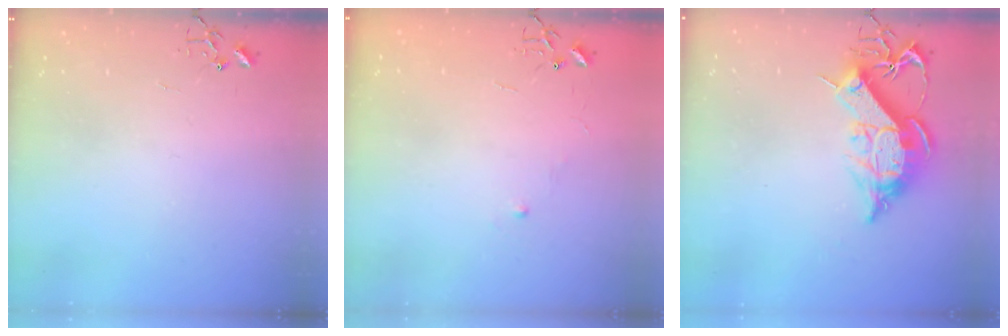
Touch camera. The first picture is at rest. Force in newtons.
{"total": 4.4, "press": 4.4, "slide": 0.6}
{"total": 14.4, "press": 14.4, "slide": 1.2}